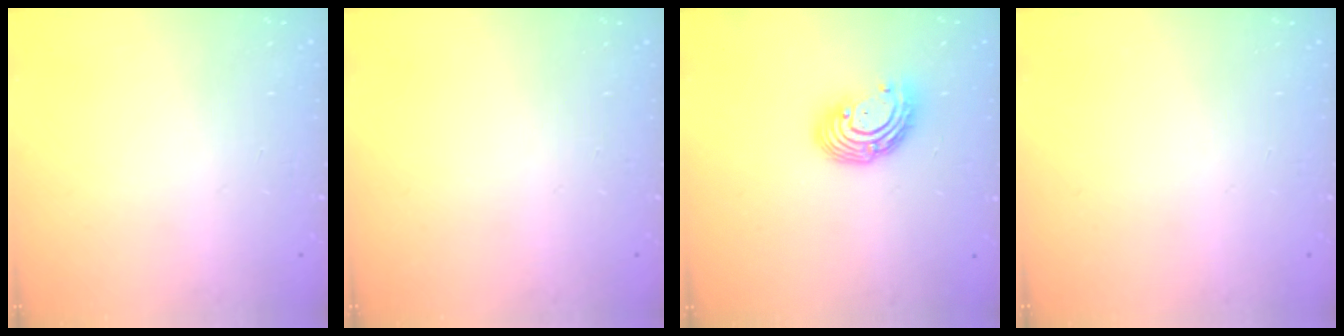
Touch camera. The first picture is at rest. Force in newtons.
{"total": 0.0}
{"total": 9.8, "press": 9.7, "slide": 0.9}
{"total": 0.0}